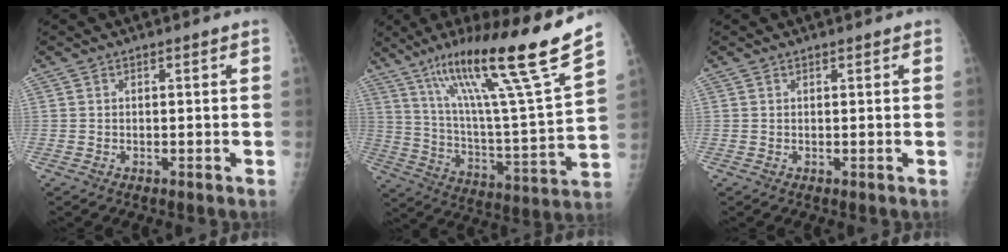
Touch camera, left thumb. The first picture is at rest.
{"total": 25.2, "force": [16.5, 0.7, 19.0], "torque": [-0.287, -0.065, 0.279]}
{"total": 0.7, "force": [0.6, 0.3, 0.2], "torque": [-0.002, -0.002, 0.007]}